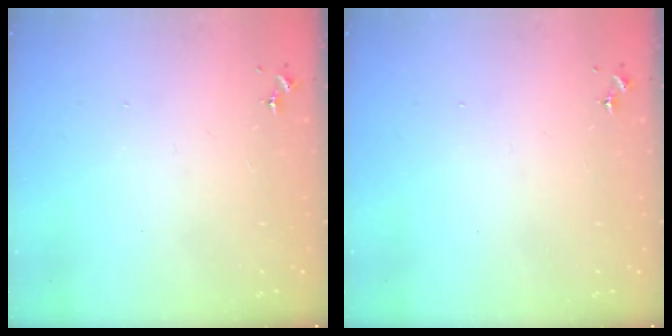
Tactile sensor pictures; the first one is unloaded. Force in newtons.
{"total": 0.0}